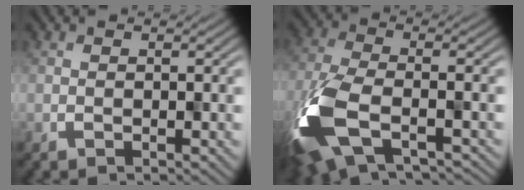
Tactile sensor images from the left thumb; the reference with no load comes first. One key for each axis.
{"total": 12.6, "fx": -6.1, "fy": 6.0, "fz": 9.2, "tx": -0.264, "ty": -0.053, "tz": -0.105}